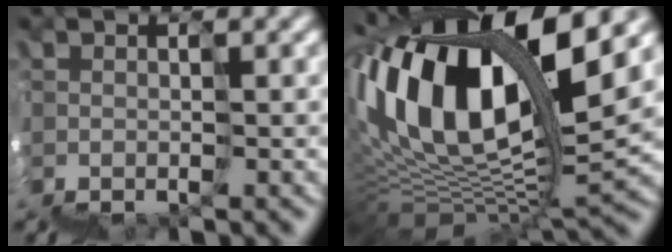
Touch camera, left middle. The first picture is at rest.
{"total": 13.1, "force": [8.4, 4.2, 9.1], "torque": [-0.195, 0.050, 0.140]}